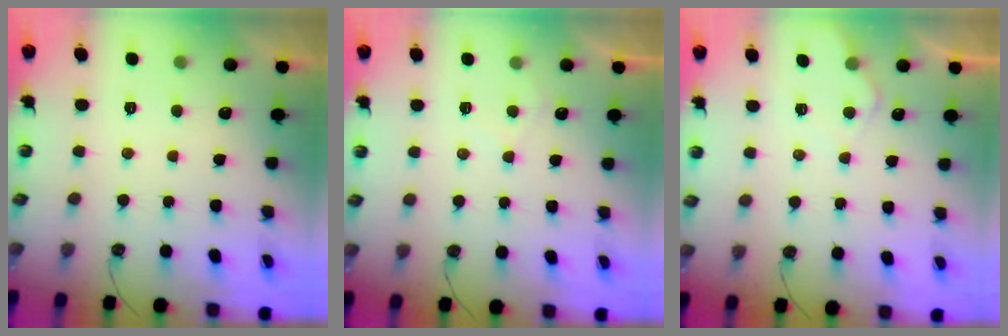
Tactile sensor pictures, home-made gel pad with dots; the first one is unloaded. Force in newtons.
{"total": 4.8, "press": 4.8, "slide": 0.6}
{"total": 5.7, "press": 5.6, "slide": 0.7}